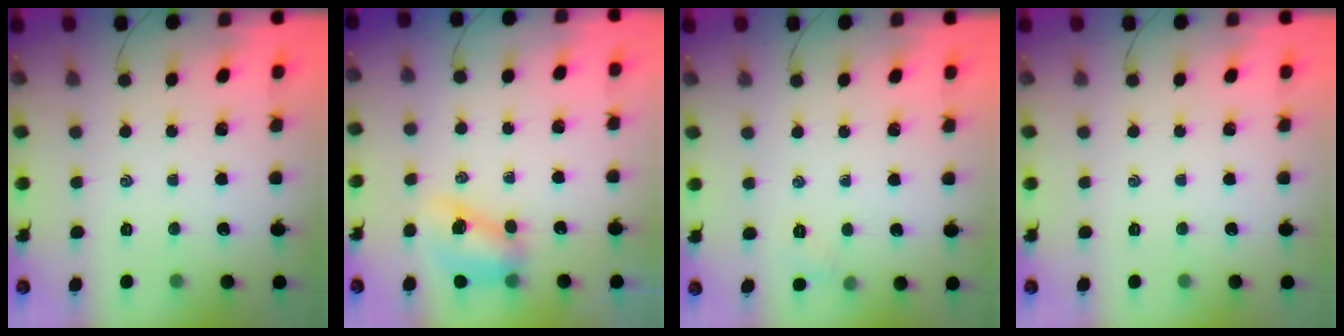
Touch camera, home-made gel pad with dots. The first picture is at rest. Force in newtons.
{"total": 8.2, "press": 8.1, "slide": 1.0}
{"total": 2.9, "press": 2.7, "slide": 1.0}
{"total": 0.0}